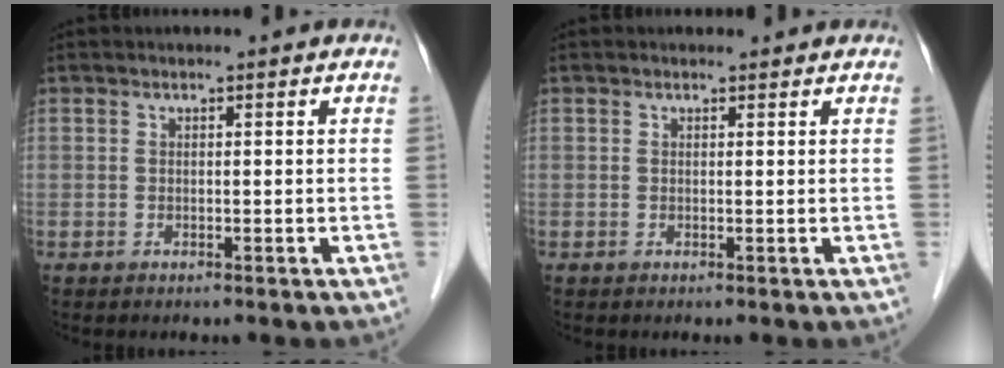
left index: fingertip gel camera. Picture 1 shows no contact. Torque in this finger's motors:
{"motor_torque": [0.61, -0.60, 0.04, -0.01]}